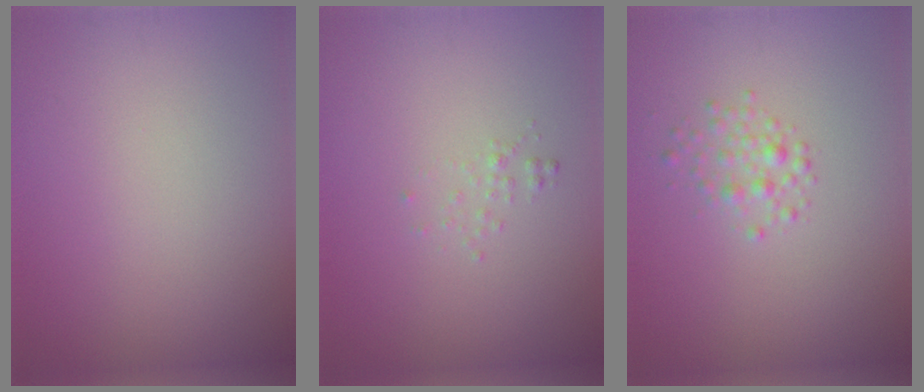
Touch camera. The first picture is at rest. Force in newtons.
{"total": 0.6, "press": 0.6, "slide": 0.1}
{"total": 1.6, "press": 1.6, "slide": 0.1}